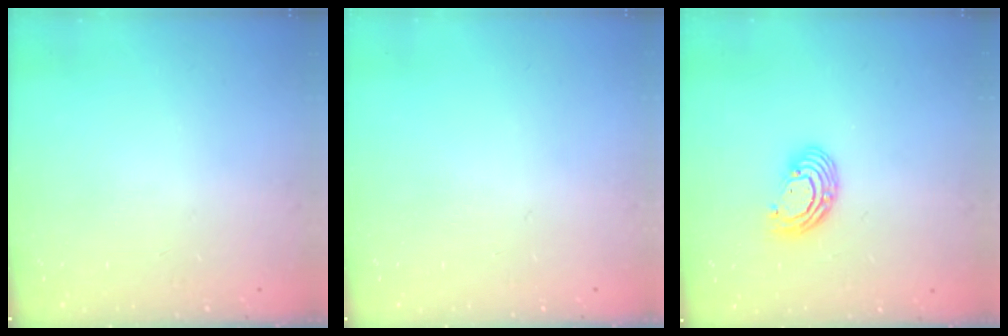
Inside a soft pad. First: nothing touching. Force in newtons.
{"total": 0.0}
{"total": 8.4, "press": 8.3, "slide": 1.4}